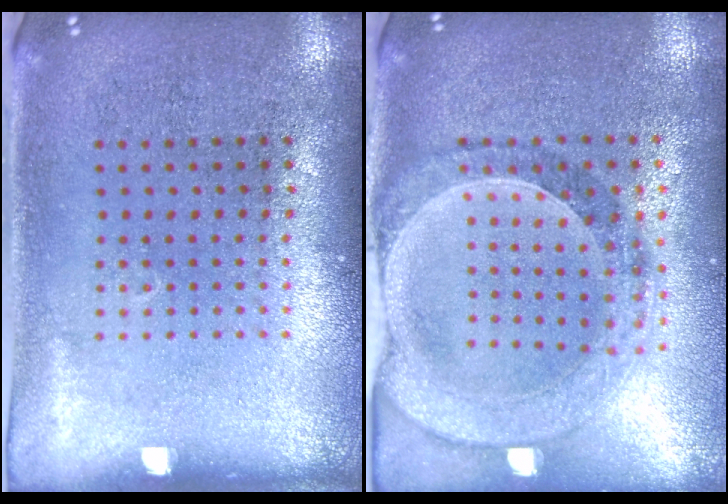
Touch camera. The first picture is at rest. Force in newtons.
{"total": 1.5, "press": 1.5, "slide": 0.4}